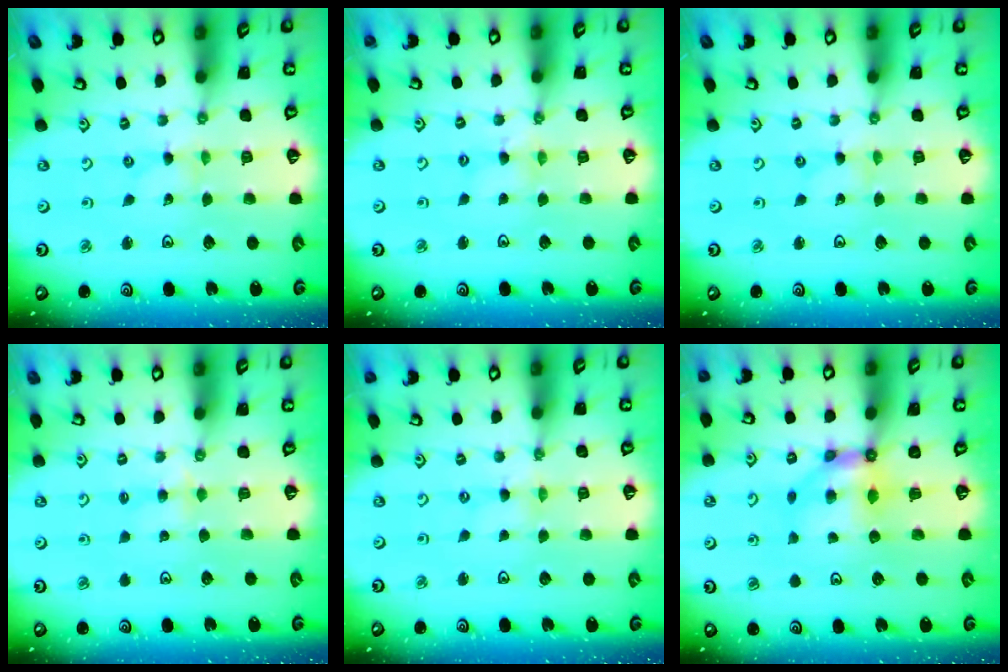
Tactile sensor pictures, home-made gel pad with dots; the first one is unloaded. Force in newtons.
{"total": 2.2, "press": 2.2, "slide": 0.3}
{"total": 0.0}
{"total": 2.6, "press": 2.5, "slide": 0.4}
{"total": 0.0}
{"total": 6.3, "press": 6.3, "slide": 0.4}